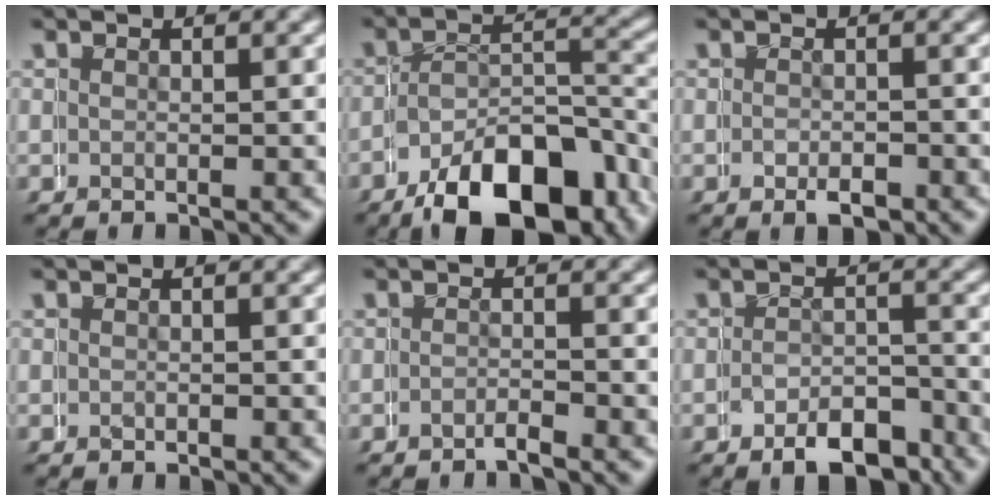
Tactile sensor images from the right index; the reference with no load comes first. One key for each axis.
{"total": 9.9, "fx": -6.3, "fy": 4.7, "fz": 6.0, "tx": -0.070, "ty": -0.020, "tz": -0.090}
{"total": 1.3, "fx": -0.8, "fy": 0.9, "fz": 0.7, "tx": -0.004, "ty": 0.000, "tz": -0.015}
{"total": 0.0}
{"total": 1.3, "fx": -1.2, "fy": -0.4, "fz": 0.0, "tx": 0.003, "ty": 0.002, "tz": -0.024}
{"total": 5.1, "fx": -4.3, "fy": 2.3, "fz": 1.4, "tx": -0.008, "ty": -0.008, "tz": -0.072}